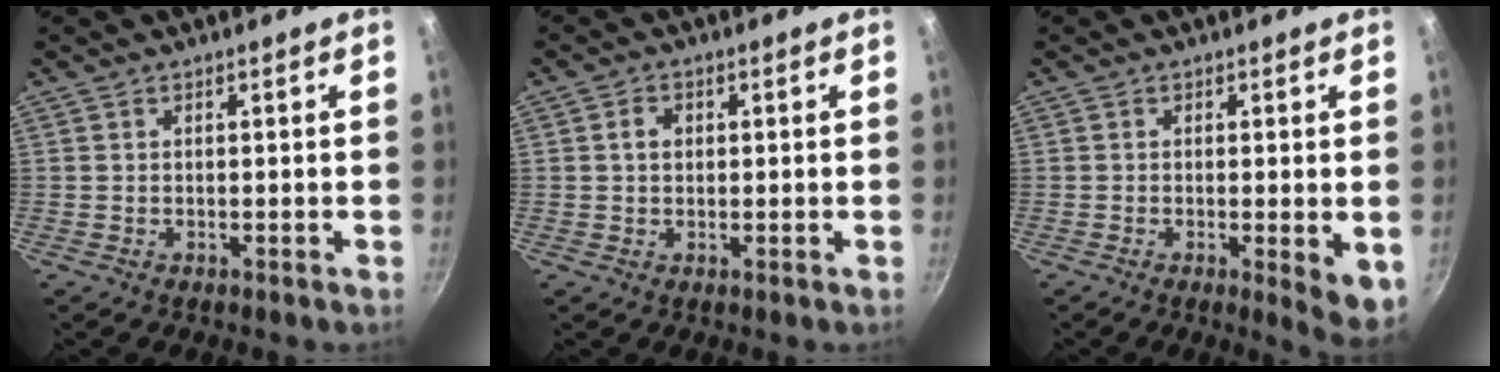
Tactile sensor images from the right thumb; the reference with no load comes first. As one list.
[{"total": 2.6, "force": [0.5, 2.0, 1.5], "torque": [-0.016, 0.005, 0.006]}, {"total": 5.7, "force": [-0.9, 1.3, 5.5], "torque": [-0.065, -0.009, -0.010]}]